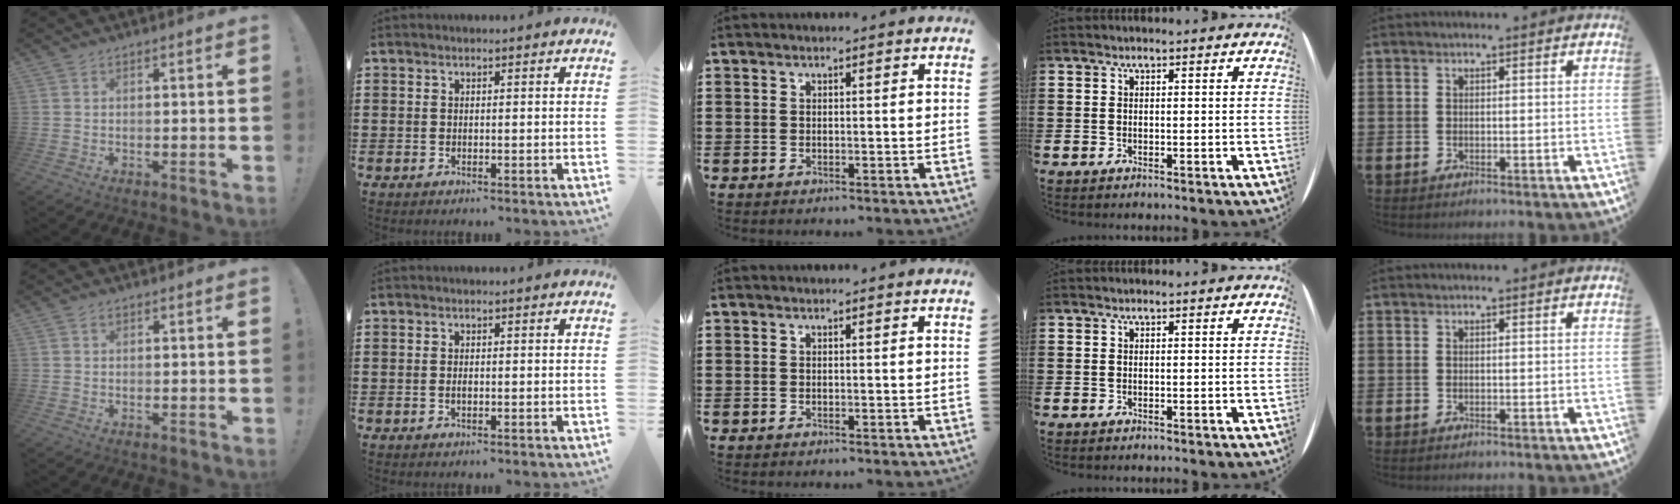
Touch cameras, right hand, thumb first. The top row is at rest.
{"thumb": {"total": 0.9, "force": [0.5, 0.6, 0.4], "torque": [-0.007, 0.002, 0.008]}, "index": {"total": 0.8, "force": [-0.1, 0.4, 0.7], "torque": [-0.014, -0.001, -0.002]}}